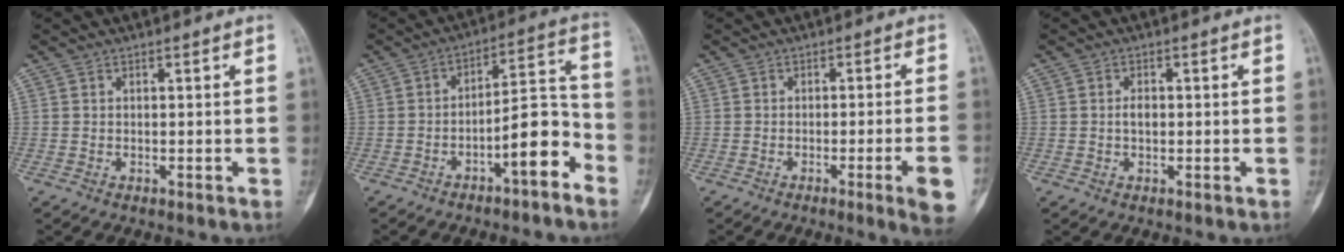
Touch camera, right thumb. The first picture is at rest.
{"total": 10.2, "force": [-5.4, 2.9, 8.2], "torque": [-0.121, 0.064, -0.082]}
{"total": 7.1, "force": [-2.8, 0.0, 6.5], "torque": [-0.092, 0.001, -0.036]}
{"total": 1.8, "force": [-0.1, 1.1, 1.4], "torque": [-0.024, 0.003, -0.004]}